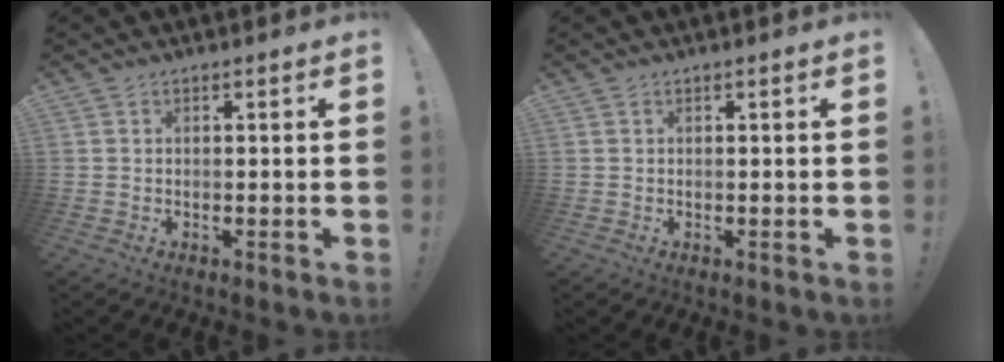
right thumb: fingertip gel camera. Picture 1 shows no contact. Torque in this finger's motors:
{"motor_torque": [-0.01, 0.02, 0.01, 0.06, 0.04]}